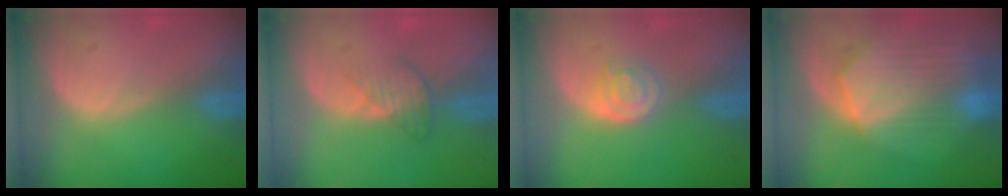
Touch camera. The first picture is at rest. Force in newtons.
{"total": 3.6, "press": 3.1, "slide": 1.7}
{"total": 3.9, "press": 3.6, "slide": 1.5}
{"total": 10.3, "press": 9.0, "slide": 5.1}